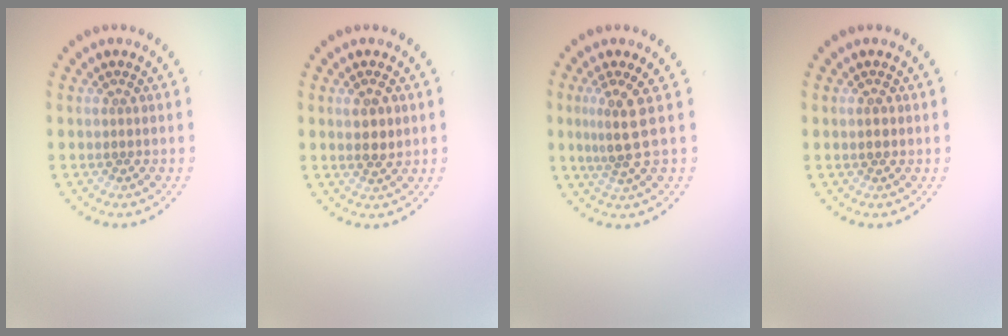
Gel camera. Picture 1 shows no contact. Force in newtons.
{"total": 2.3, "press": 2.3, "slide": 0.6}
{"total": 2.9, "press": 2.2, "slide": 1.9}
{"total": 1.2, "press": 1.2, "slide": 0.2}